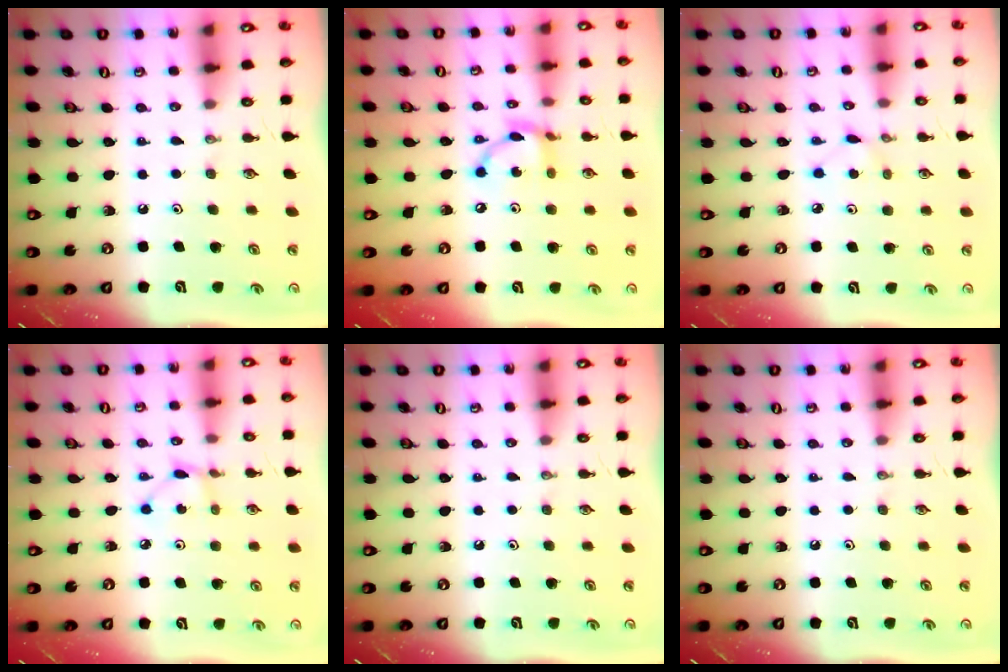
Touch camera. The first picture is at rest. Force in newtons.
{"total": 10.1, "press": 10.1, "slide": 0.6}
{"total": 2.2, "press": 2.2, "slide": 0.3}
{"total": 3.3, "press": 3.3, "slide": 0.4}
{"total": 0.0}
{"total": 0.0}